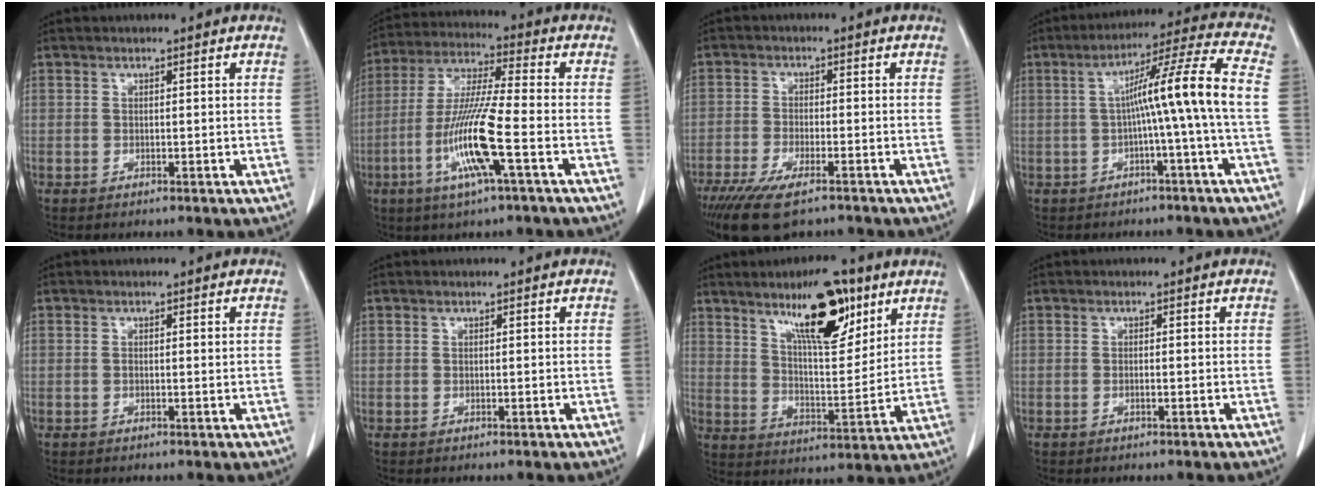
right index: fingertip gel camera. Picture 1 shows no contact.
{"total": 13.0, "force": [-4.2, 0.2, 12.2], "torque": [-0.252, -0.011, -0.085]}
{"total": 9.9, "force": [-7.1, 2.7, 6.3], "torque": [-0.111, -0.020, -0.115]}
{"total": 11.1, "force": [-0.6, -2.2, 10.9], "torque": [-0.169, 0.024, -0.007]}
{"total": 0.8, "force": [0.2, 0.2, 0.7], "torque": [-0.019, 0.001, 0.004]}
{"total": 0.0}
{"total": 13.6, "force": [8.4, 3.4, 10.2], "torque": [-0.166, 0.001, 0.142]}
{"total": 0.6, "force": [-0.2, 0.1, 0.5], "torque": [-0.012, 0.000, -0.002]}